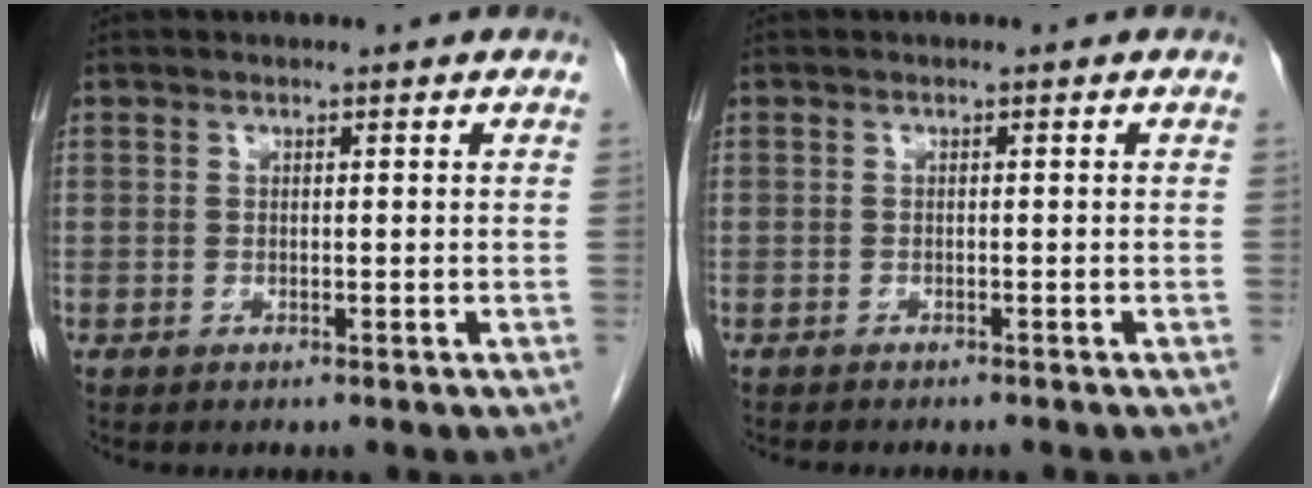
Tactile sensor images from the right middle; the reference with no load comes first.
{"total": 3.6, "force": [-3.1, 0.8, 1.5], "torque": [-0.023, -0.006, -0.037]}